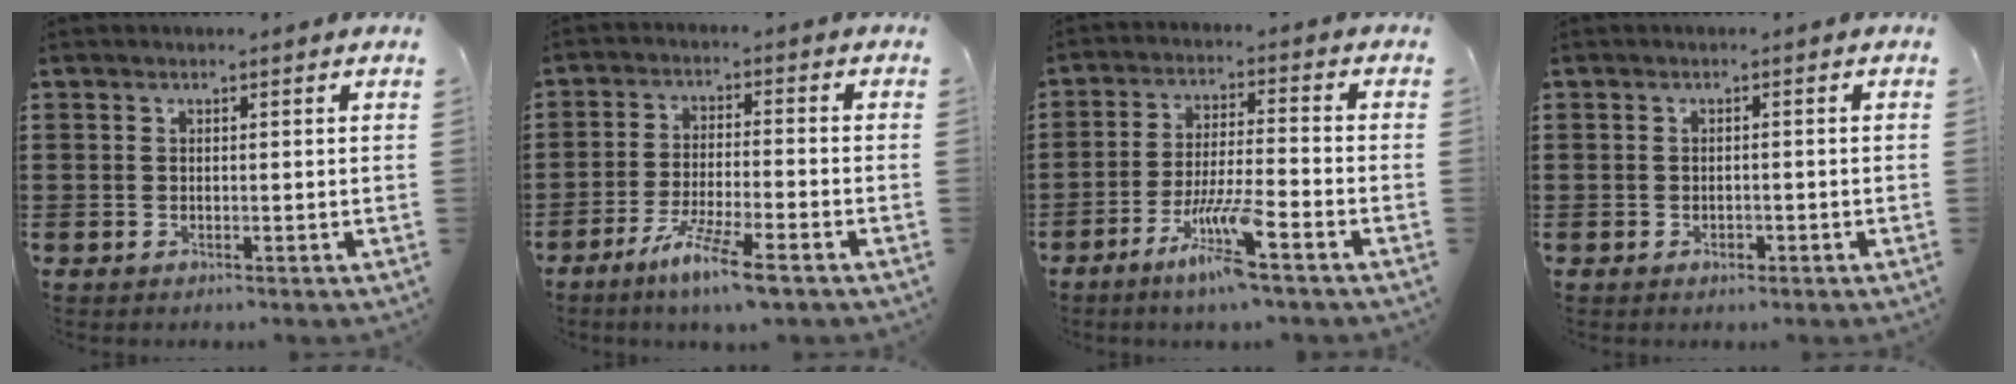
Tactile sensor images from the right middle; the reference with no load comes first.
{"total": 7.6, "force": [-5.7, 0.3, 5.1], "torque": [-0.098, -0.009, -0.102]}
{"total": 8.0, "force": [-5.1, 0.5, 6.1], "torque": [-0.123, -0.008, -0.097]}
{"total": 0.8, "force": [-0.6, 0.5, 0.3], "torque": [-0.009, -0.003, -0.011]}